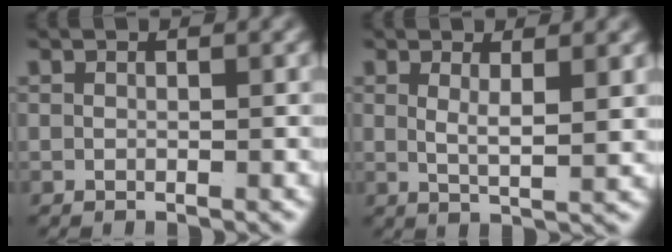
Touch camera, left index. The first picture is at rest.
{"total": 2.5, "force": [0.9, 0.0, 2.4], "torque": [-0.044, -0.016, 0.024]}